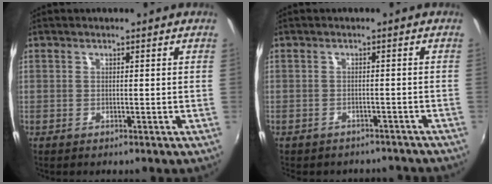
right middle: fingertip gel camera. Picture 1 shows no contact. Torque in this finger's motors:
{"motor_torque": [1.04, -1.10, 0.59, 0.20]}